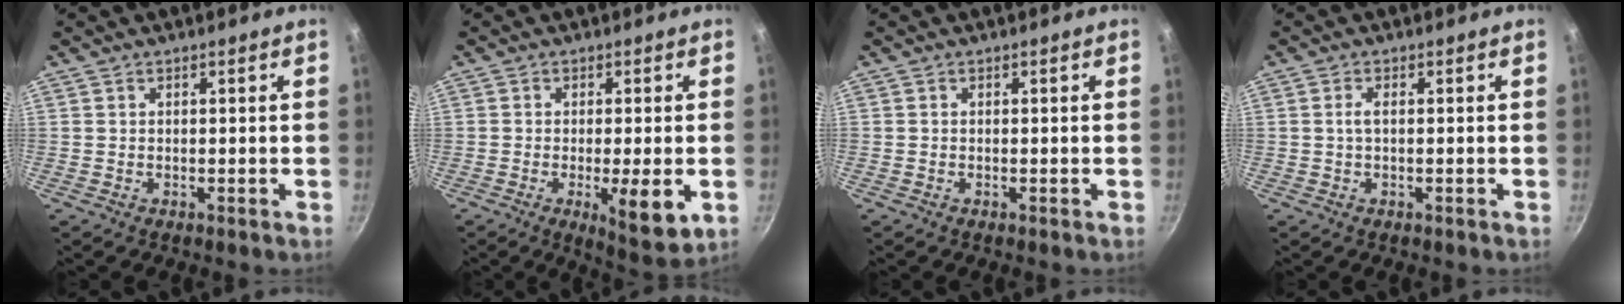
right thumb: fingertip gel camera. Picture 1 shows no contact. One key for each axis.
{"total": 8.9, "fx": -2.3, "fy": 2.2, "fz": 8.4, "tx": -0.120, "ty": -0.005, "tz": -0.027}
{"total": 0.0}
{"total": 1.5, "fx": 0.0, "fy": 0.5, "fz": 1.5, "tx": -0.036, "ty": 0.005, "tz": -0.001}